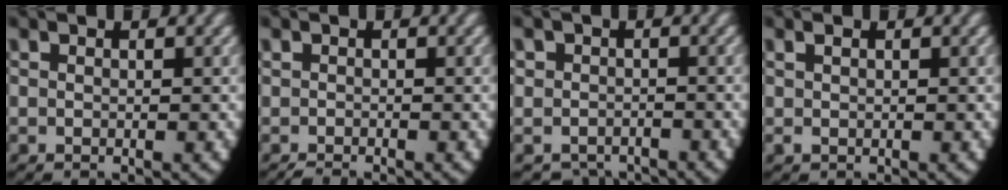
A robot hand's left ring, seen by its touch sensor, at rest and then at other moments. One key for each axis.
{"total": 0.9, "fx": -0.8, "fy": 0.3, "fz": 0.0, "tx": -0.006, "ty": -0.010, "tz": -0.010}
{"total": 4.7, "fx": -3.4, "fy": 3.1, "fz": 0.7, "tx": -0.009, "ty": -0.017, "tz": -0.054}
{"total": 0.6, "fx": 0.1, "fy": 0.5, "fz": 0.3, "tx": -0.015, "ty": -0.008, "tz": 0.012}